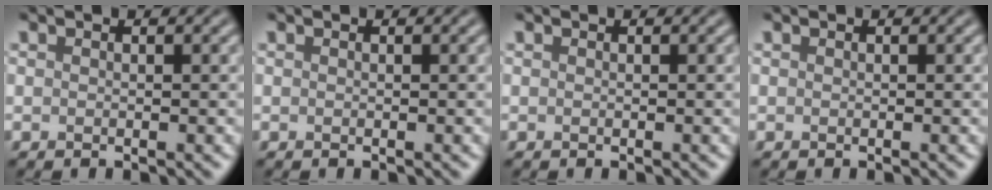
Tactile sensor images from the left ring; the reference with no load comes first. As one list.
[{"total": 0.0}, {"total": 0.0}, {"total": 0.0}]